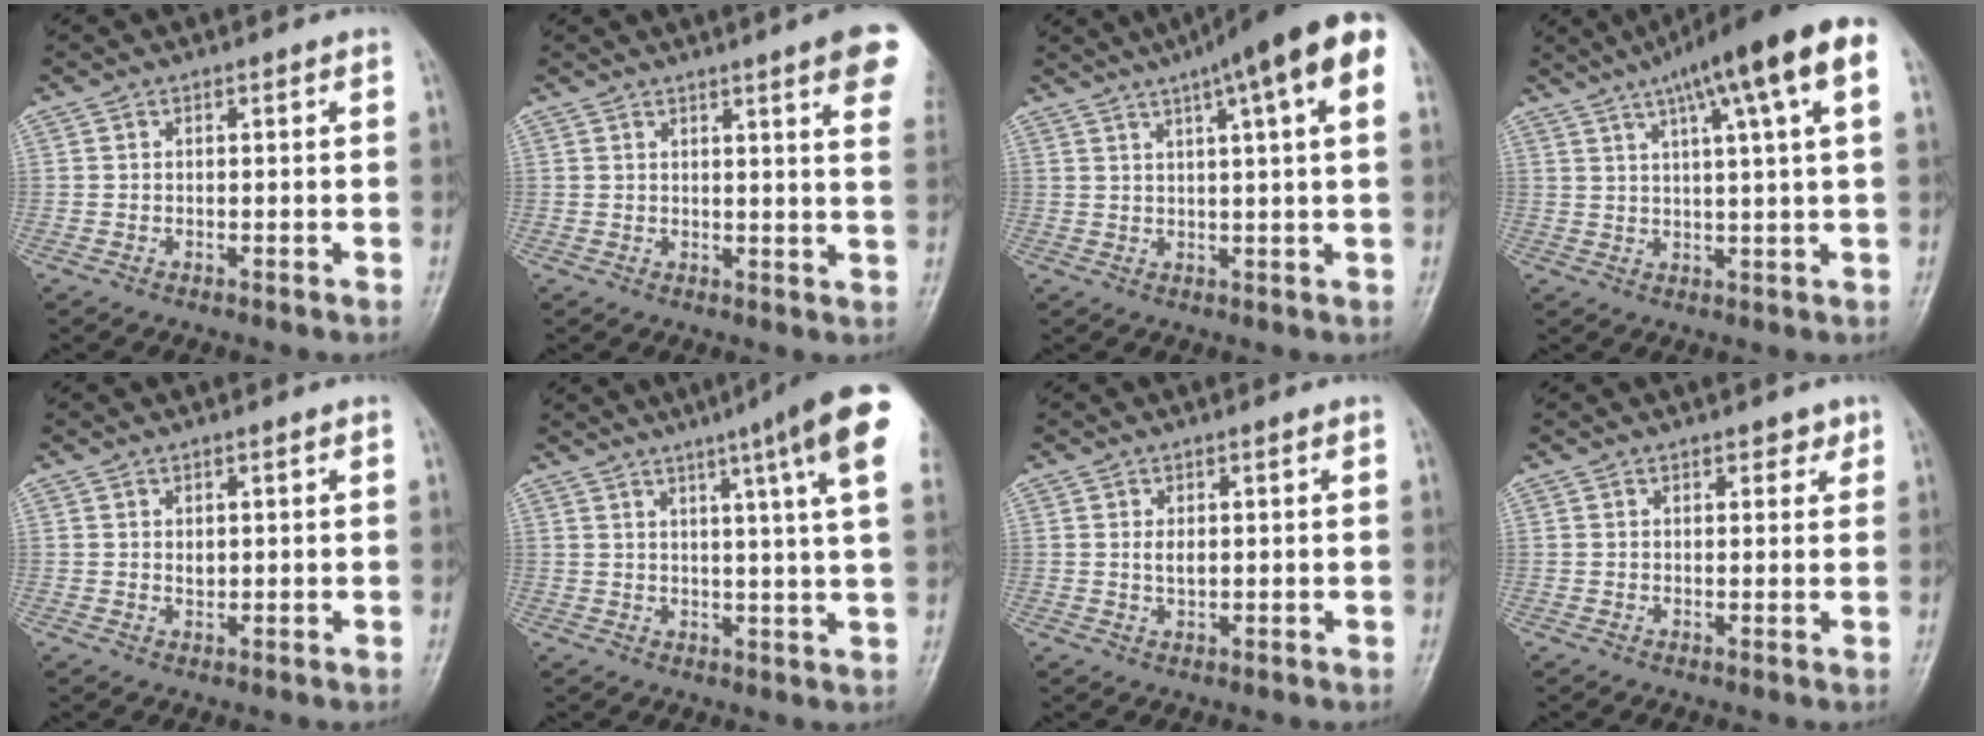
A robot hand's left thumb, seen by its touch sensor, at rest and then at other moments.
{"total": 11.2, "force": [6.5, 1.2, 9.1], "torque": [-0.094, -0.018, 0.065]}
{"total": 16.2, "force": [8.3, 2.5, 13.7], "torque": [-0.196, 0.018, 0.104]}
{"total": 15.7, "force": [7.7, 1.7, 13.5], "torque": [-0.202, 0.013, 0.104]}
{"total": 1.4, "force": [0.5, 0.8, 1.0], "torque": [-0.012, -0.004, 0.012]}
{"total": 16.4, "force": [8.5, 0.6, 14.0], "torque": [-0.182, -0.018, 0.090]}
{"total": 2.0, "force": [0.5, 1.0, 1.7], "torque": [-0.026, -0.003, 0.011]}
{"total": 2.4, "force": [1.6, 1.3, 1.1], "torque": [0.003, -0.007, 0.018]}